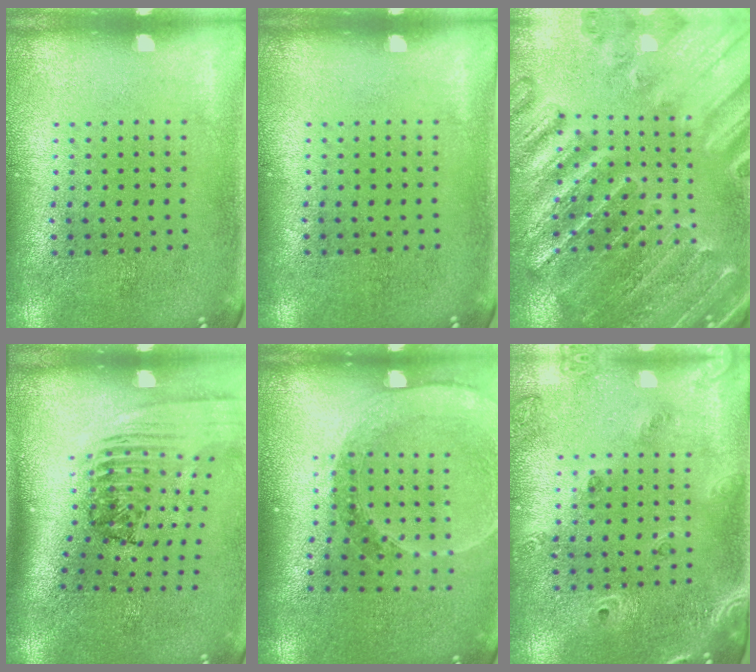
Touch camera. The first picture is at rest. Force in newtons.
{"total": 0.0}
{"total": 2.8, "press": 2.8, "slide": 0.4}
{"total": 2.6, "press": 1.8, "slide": 1.9}
{"total": 1.6, "press": 1.6, "slide": 0.2}
{"total": 1.5, "press": 1.5, "slide": 0.4}